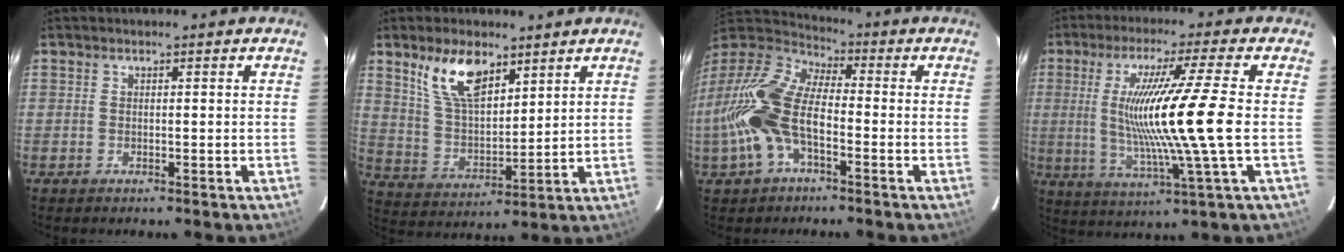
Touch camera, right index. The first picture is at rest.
{"total": 11.2, "force": [7.0, 5.0, 7.2], "torque": [-0.136, 0.010, 0.143]}
{"total": 19.1, "force": [-5.0, 9.3, 16.0], "torque": [-0.333, -0.006, -0.106]}
{"total": 16.1, "force": [0.2, -1.5, 16.1], "torque": [-0.282, -0.021, 0.014]}